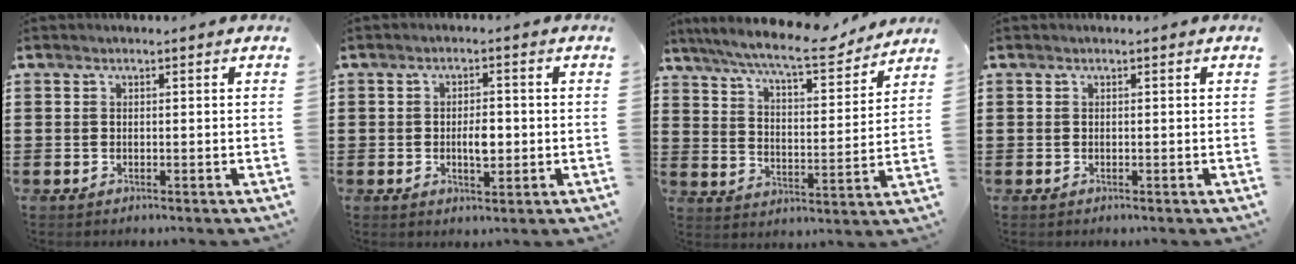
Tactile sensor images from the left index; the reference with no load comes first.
{"total": 3.6, "force": [-0.2, 1.6, 3.3], "torque": [-0.045, -0.003, -0.009]}
{"total": 9.3, "force": [8.2, 0.4, 4.4], "torque": [-0.108, -0.046, 0.139]}
{"total": 0.0}